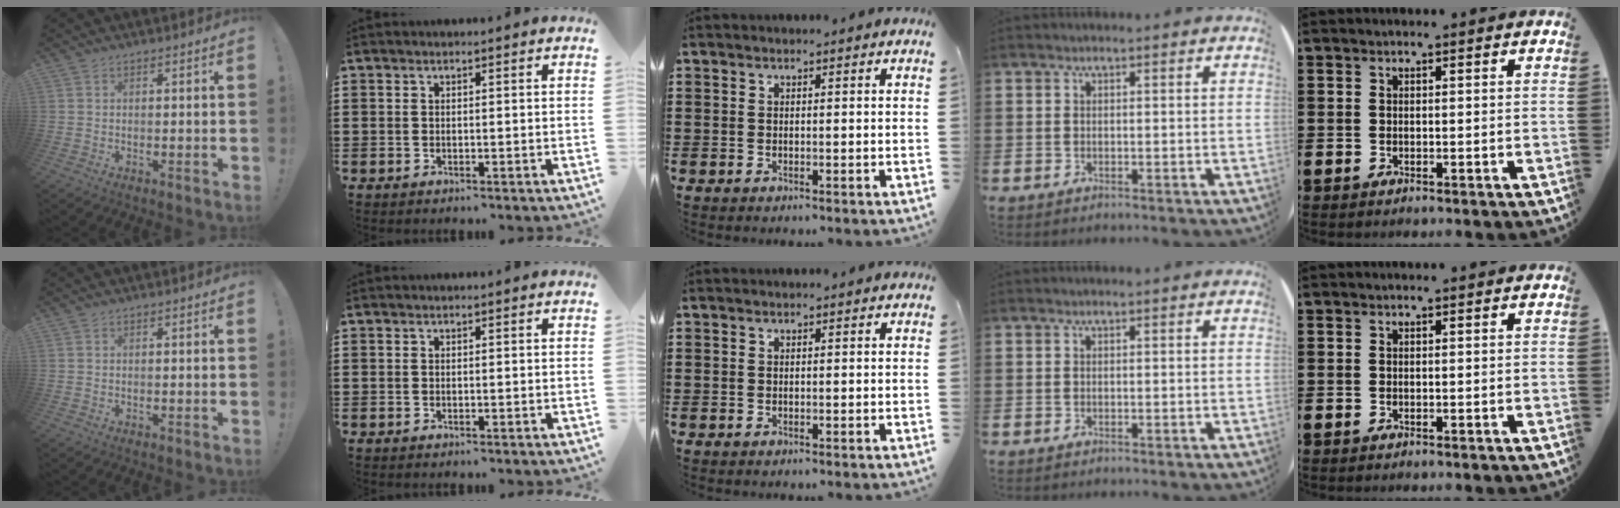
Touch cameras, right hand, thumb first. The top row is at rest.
{}